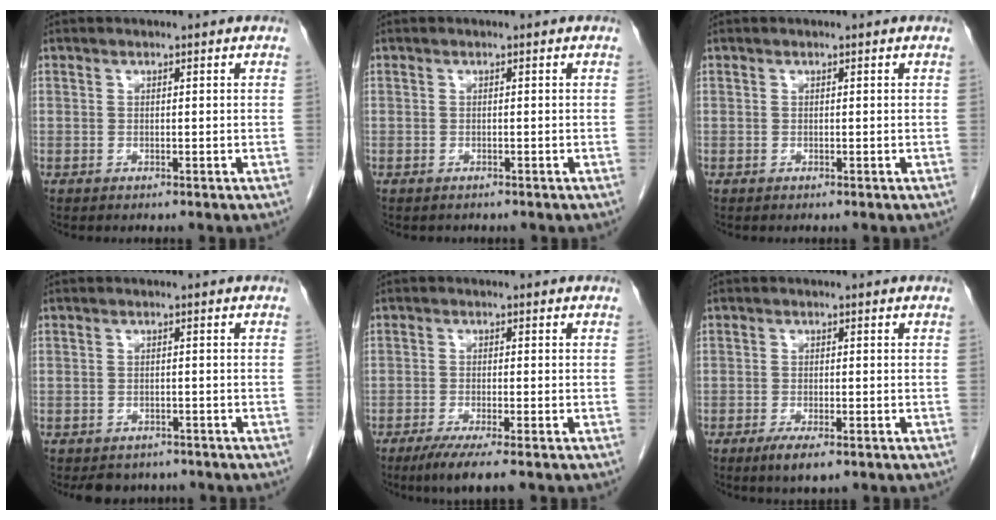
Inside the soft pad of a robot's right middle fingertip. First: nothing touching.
{"total": 0.6, "force": [-0.5, 0.3, 0.0], "torque": [-0.009, 0.001, -0.009]}
{"total": 0.0}
{"total": 4.3, "force": [-3.7, 2.3, 0.5], "torque": [0.001, 0.005, -0.047]}
{"total": 5.4, "force": [-3.8, 0.2, 3.9], "torque": [-0.064, -0.014, -0.063]}
{"total": 1.6, "force": [-1.0, 0.4, 1.2], "torque": [-0.023, -0.003, -0.016]}